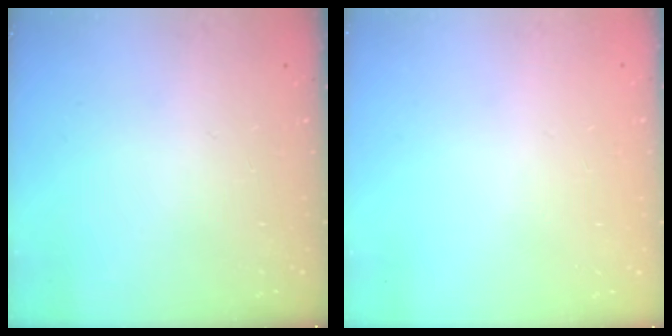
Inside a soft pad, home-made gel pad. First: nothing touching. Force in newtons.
{"total": 0.0}